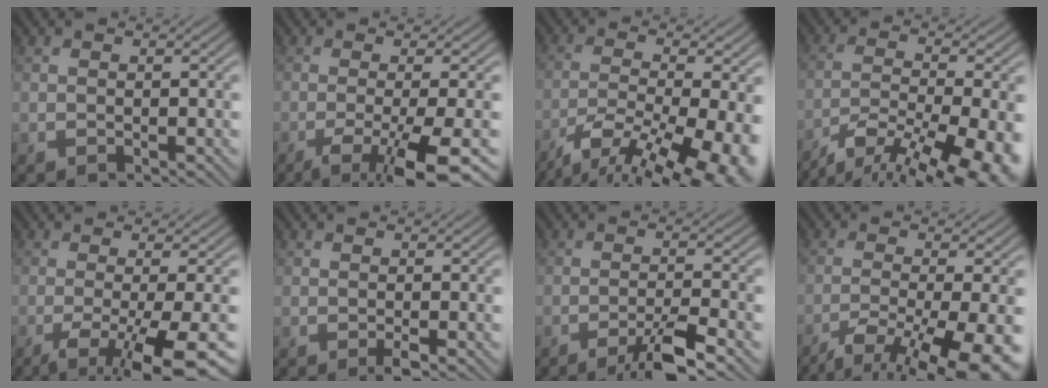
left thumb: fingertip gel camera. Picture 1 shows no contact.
{"total": 9.3, "force": [-4.4, 1.9, 7.9], "torque": [-0.115, -0.001, -0.071]}
{"total": 15.7, "force": [-10.0, 4.8, 11.1], "torque": [-0.191, -0.038, -0.149]}
{"total": 15.6, "force": [-11.1, 4.5, 10.0], "torque": [-0.174, -0.039, -0.163]}
{"total": 10.3, "force": [-5.0, 2.2, 8.8], "torque": [-0.128, -0.009, -0.076]}
{"total": 1.1, "force": [-0.6, 0.0, 0.9], "torque": [-0.016, 0.001, -0.013]}
{"total": 5.4, "force": [-3.5, 0.5, 4.1], "torque": [-0.066, 0.010, -0.067]}
{"total": 12.3, "force": [-7.9, 2.8, 9.0], "torque": [-0.156, -0.024, -0.111]}